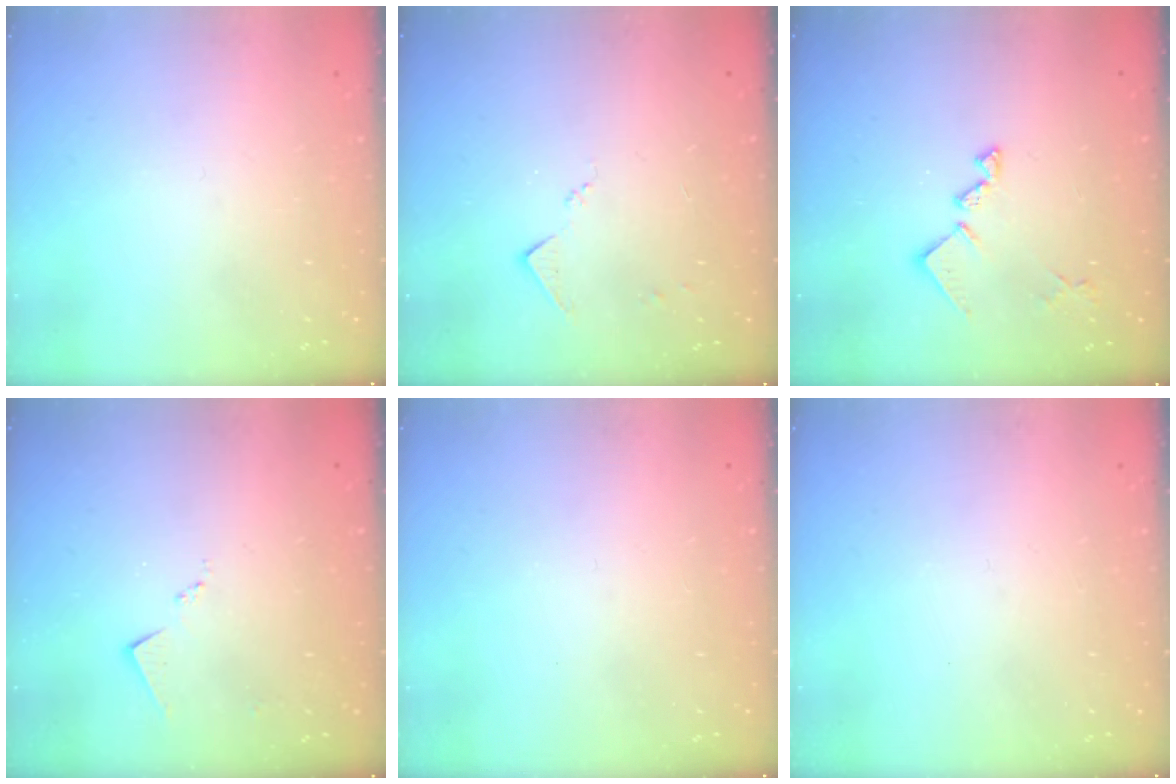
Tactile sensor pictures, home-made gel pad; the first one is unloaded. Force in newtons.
{"total": 5.7, "press": 5.7, "slide": 0.7}
{"total": 12.1, "press": 12.1, "slide": 0.6}
{"total": 6.8, "press": 6.8, "slide": 0.3}
{"total": 0.0}
{"total": 0.0}